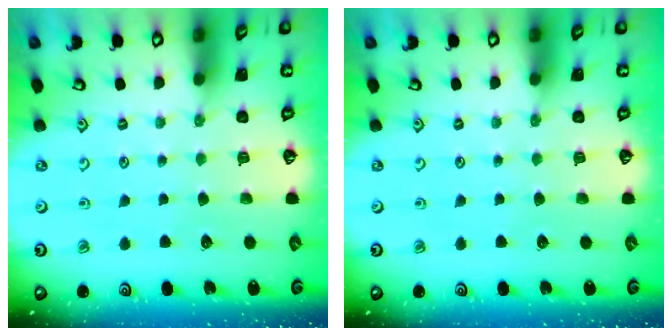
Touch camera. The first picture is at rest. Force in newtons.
{"total": 0.0}